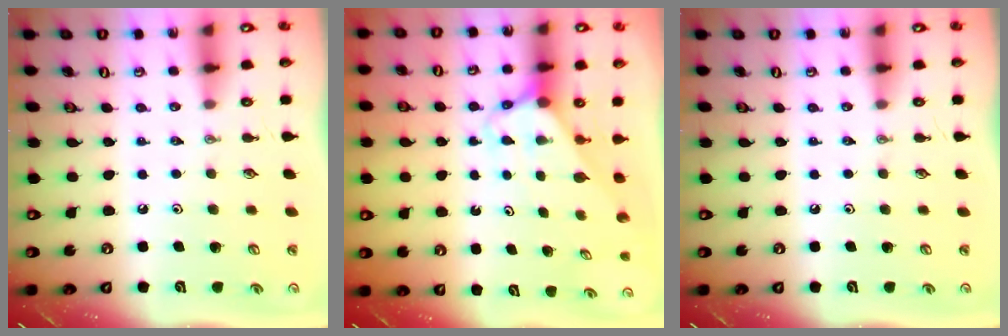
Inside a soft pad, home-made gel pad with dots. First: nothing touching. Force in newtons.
{"total": 2.7, "press": 2.7, "slide": 0.1}
{"total": 0.0}